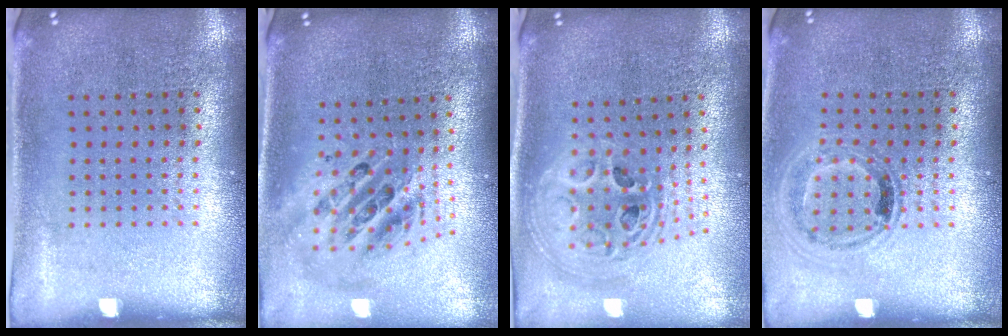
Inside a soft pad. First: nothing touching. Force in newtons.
{"total": 2.4, "press": 1.8, "slide": 1.5}
{"total": 2.4, "press": 1.8, "slide": 1.6}
{"total": 1.0, "press": 1.0, "slide": 0.3}